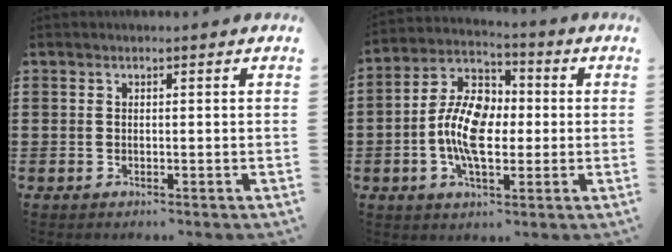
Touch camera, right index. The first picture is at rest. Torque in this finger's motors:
{"motor_torque": [2.14, 0.00, 1.05, 0.21]}